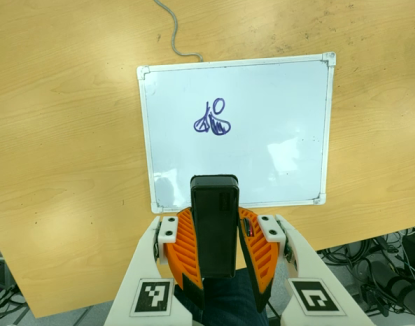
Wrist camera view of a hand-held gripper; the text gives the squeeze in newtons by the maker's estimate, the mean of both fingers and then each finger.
{"total": 10.3, "left": 8.2, "right": 12.4}